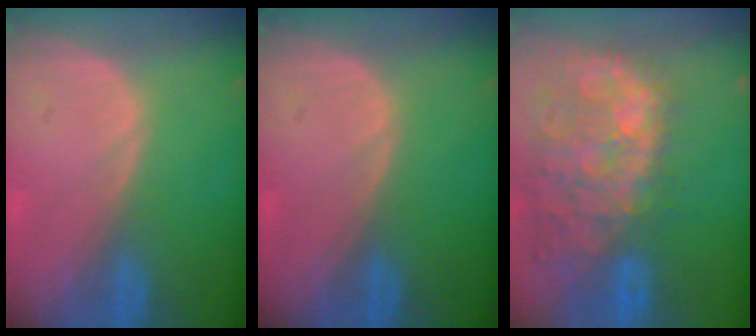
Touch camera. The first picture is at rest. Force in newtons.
{"total": 0.0}
{"total": 14.1, "press": 11.6, "slide": 8.0}